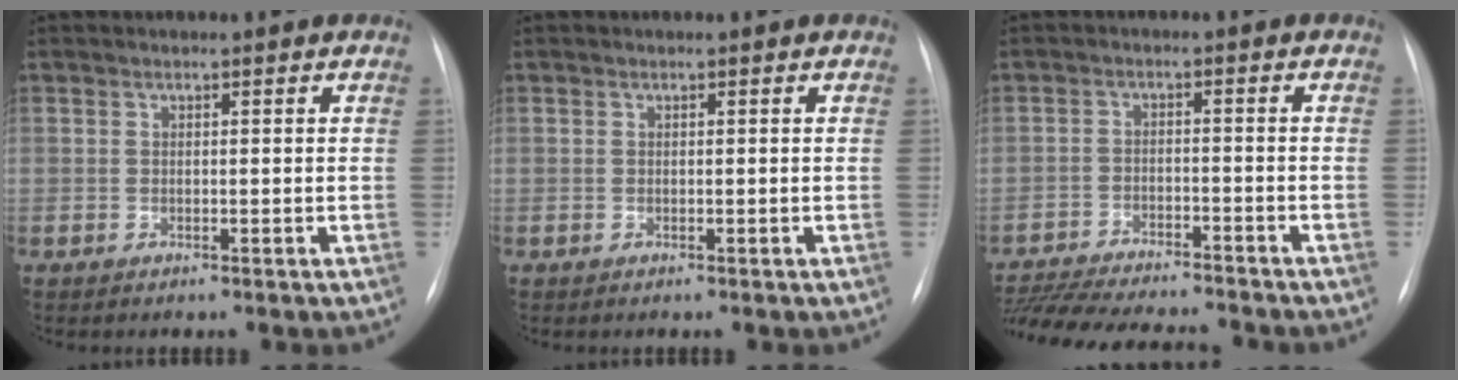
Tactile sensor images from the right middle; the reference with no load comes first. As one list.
[{"total": 0.0}, {"total": 17.9, "force": [-16.3, 2.3, 7.0], "torque": [-0.161, -0.026, -0.240]}]